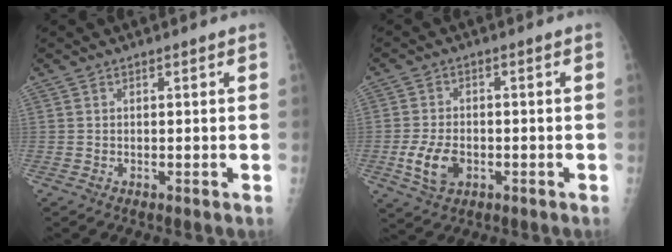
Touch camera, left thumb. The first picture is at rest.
{"total": 6.8, "force": [-1.9, 4.5, 4.8], "torque": [-0.090, 0.002, -0.030]}